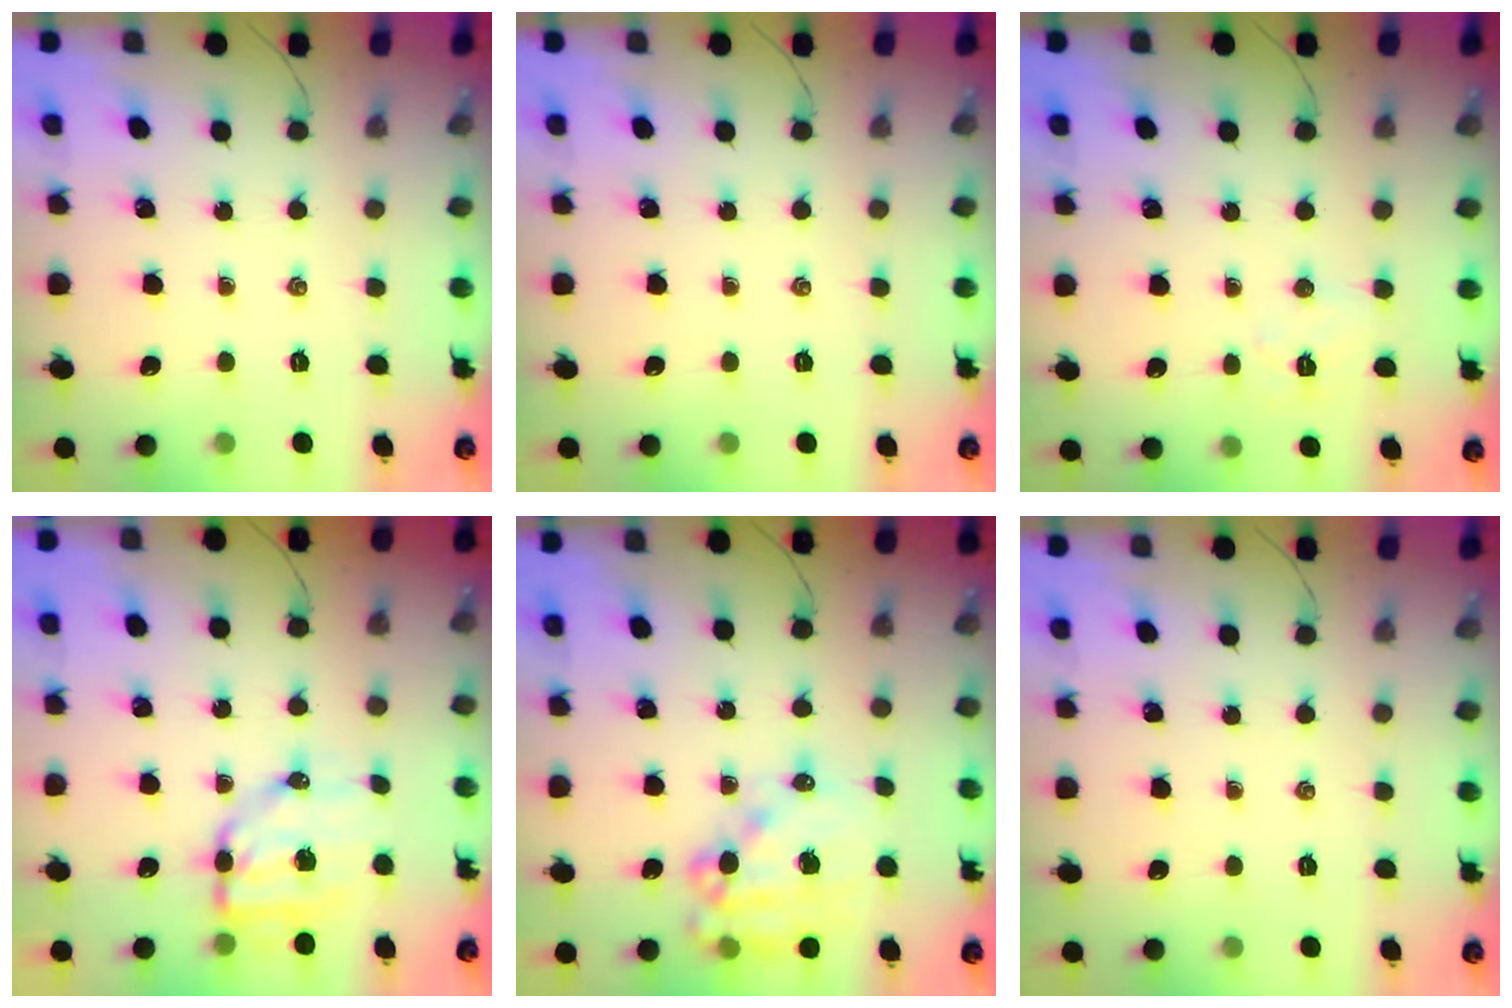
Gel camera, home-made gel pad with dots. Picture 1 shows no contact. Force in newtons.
{"total": 0.0}
{"total": 5.8, "press": 5.7, "slide": 1.0}
{"total": 8.3, "press": 8.1, "slide": 1.6}
{"total": 14.6, "press": 14.2, "slide": 3.2}
{"total": 0.0}